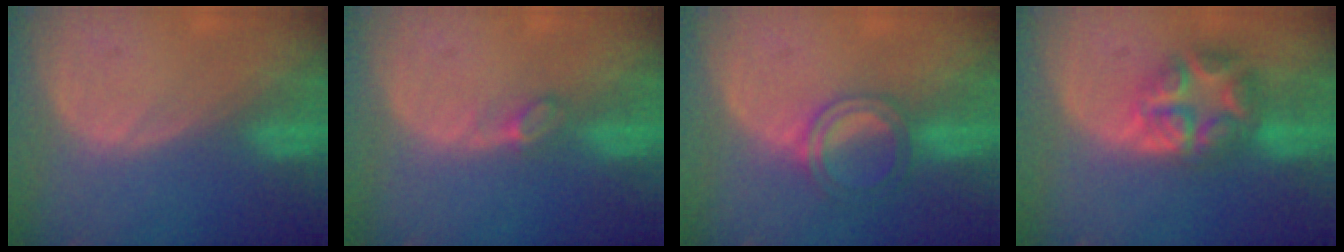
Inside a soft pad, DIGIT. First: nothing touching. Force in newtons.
{"total": 2.0, "press": 1.9, "slide": 0.2}
{"total": 5.0, "press": 4.7, "slide": 1.8}
{"total": 7.9, "press": 7.9, "slide": 0.5}